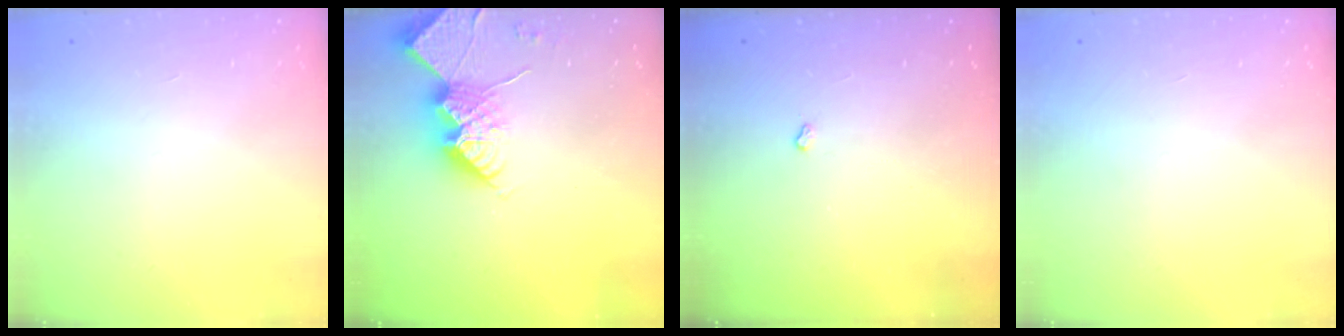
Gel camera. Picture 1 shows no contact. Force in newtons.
{"total": 14.0, "press": 13.9, "slide": 1.3}
{"total": 2.4, "press": 2.3, "slide": 0.4}
{"total": 0.0}